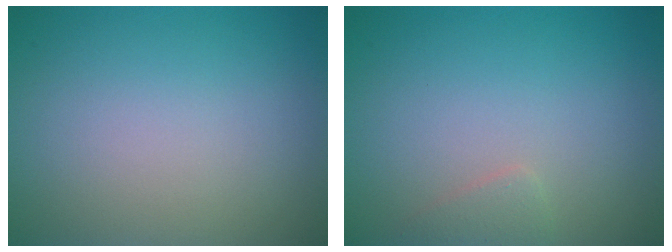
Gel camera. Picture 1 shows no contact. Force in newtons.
{"total": 1.0, "press": 1.0, "slide": 0.1}